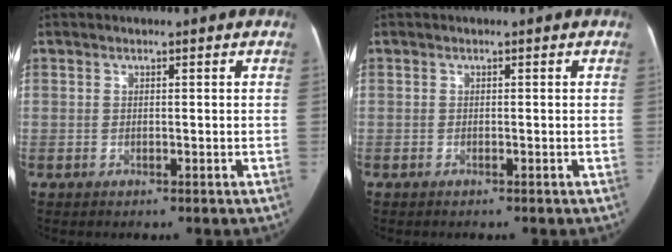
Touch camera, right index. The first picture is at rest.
{"total": 0.0}